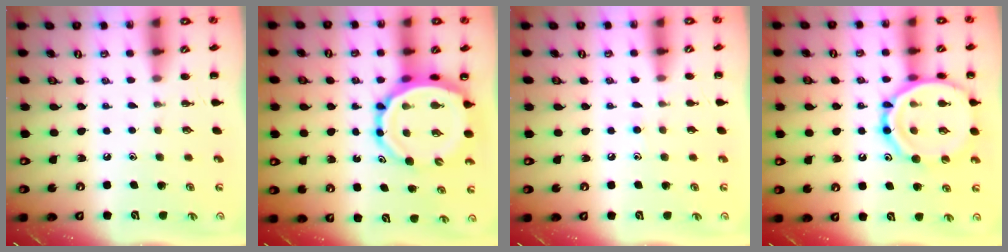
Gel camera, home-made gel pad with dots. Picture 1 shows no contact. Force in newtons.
{"total": 13.7, "press": 13.1, "slide": 4.1}
{"total": 4.9, "press": 4.5, "slide": 1.8}
{"total": 19.4, "press": 19.2, "slide": 2.5}